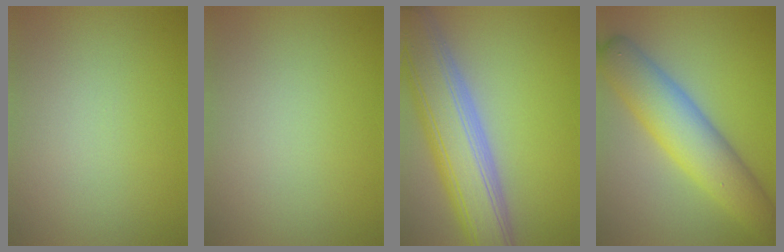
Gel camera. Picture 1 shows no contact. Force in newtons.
{"total": 0.0}
{"total": 9.8, "press": 9.8, "slide": 0.6}
{"total": 7.5, "press": 7.5, "slide": 0.2}